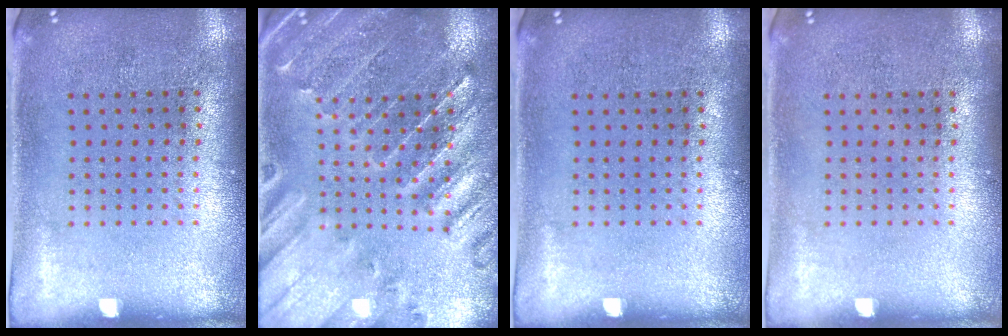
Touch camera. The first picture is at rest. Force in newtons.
{"total": 1.1, "press": 1.1, "slide": 0.3}
{"total": 0.0}
{"total": 0.0}